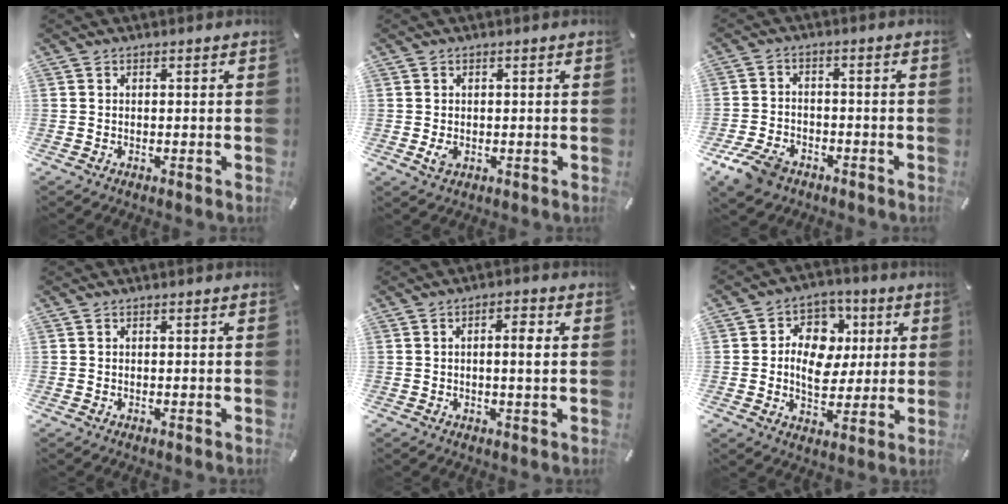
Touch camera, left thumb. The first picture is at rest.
{"total": 2.0, "force": [-0.3, 1.5, 1.4], "torque": [-0.031, -0.001, -0.005]}
{"total": 7.5, "force": [-4.6, 4.8, 3.5], "torque": [-0.078, 0.022, -0.088]}
{"total": 0.0}
{"total": 3.9, "force": [0.6, 0.9, 3.8], "torque": [-0.065, 0.004, 0.004]}
{"total": 11.7, "force": [0.9, 9.6, 6.6], "torque": [-0.093, 0.008, 0.020]}